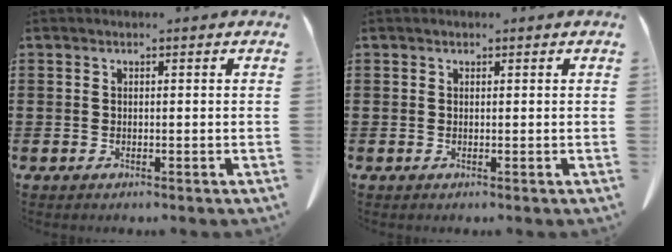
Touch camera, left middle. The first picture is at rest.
{"total": 0.0}